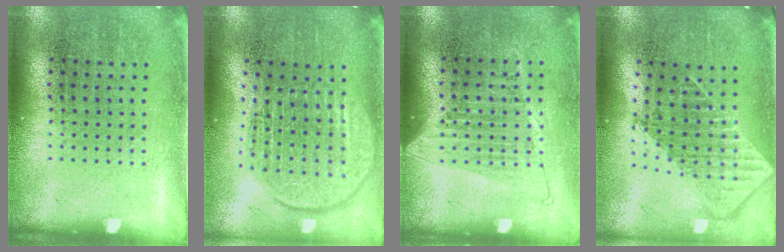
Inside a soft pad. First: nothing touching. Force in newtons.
{"total": 1.9, "press": 1.6, "slide": 1.0}
{"total": 1.3, "press": 1.1, "slide": 0.5}
{"total": 1.9, "press": 1.5, "slide": 1.1}